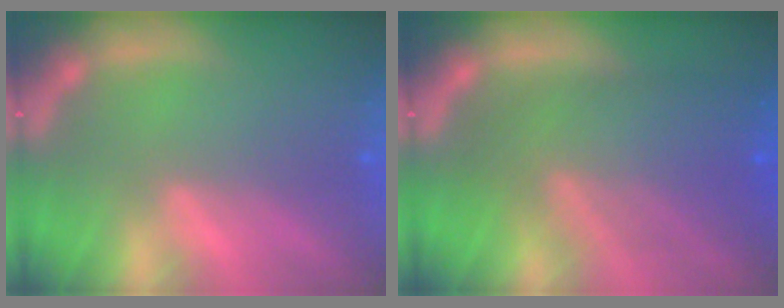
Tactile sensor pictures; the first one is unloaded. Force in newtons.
{"total": 9.0}